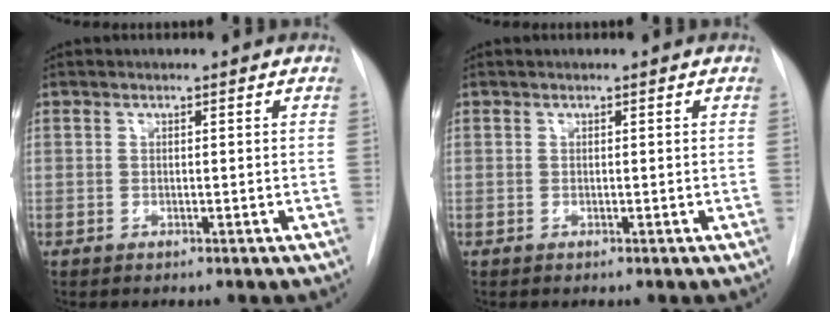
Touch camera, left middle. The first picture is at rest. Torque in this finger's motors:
{"motor_torque": [0.20, -0.13, -0.06, -0.01]}